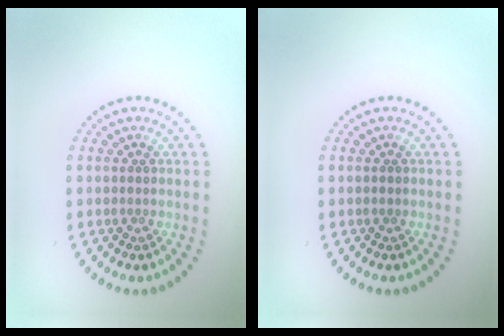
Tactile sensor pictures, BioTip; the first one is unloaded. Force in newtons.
{"total": 0.5, "press": 0.5, "slide": 0.1}